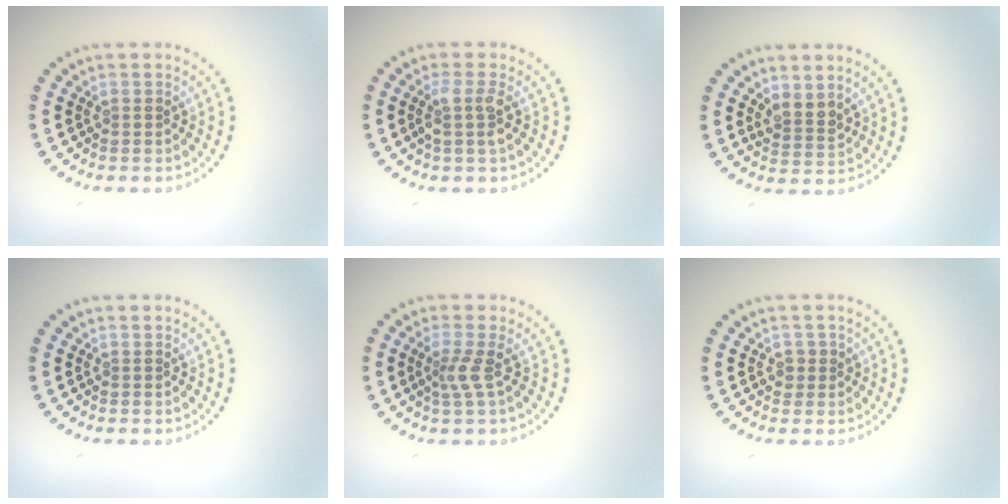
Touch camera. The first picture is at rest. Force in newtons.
{"total": 2.1, "press": 1.7, "slide": 1.3}
{"total": 2.1, "press": 1.7, "slide": 1.2}
{"total": 0.0}
{"total": 2.0, "press": 1.4, "slide": 1.4}
{"total": 1.0, "press": 1.0, "slide": 0.4}